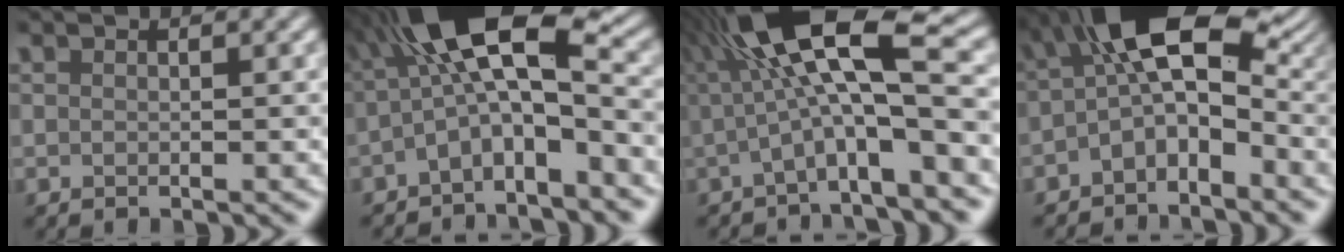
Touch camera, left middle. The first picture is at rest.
{"total": 8.2, "force": [-1.2, 2.7, 7.7], "torque": [-0.128, 0.030, -0.039]}
{"total": 10.6, "force": [0.7, 2.7, 10.3], "torque": [-0.170, 0.029, -0.001]}
{"total": 8.7, "force": [-0.4, 4.5, 7.4], "torque": [-0.120, 0.021, -0.028]}